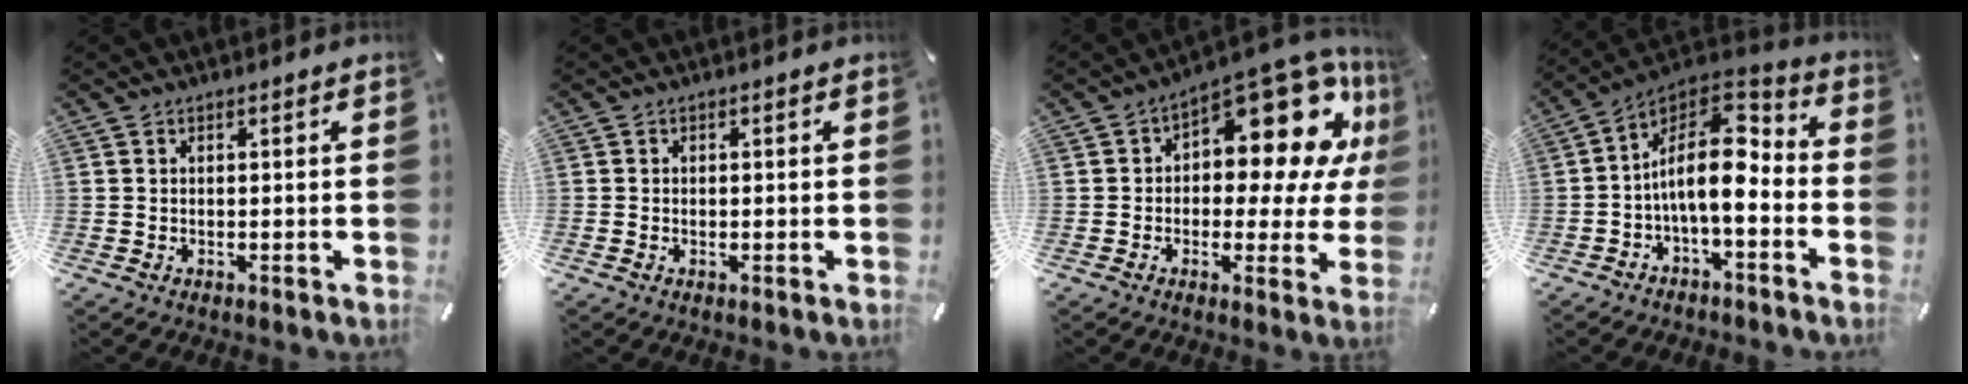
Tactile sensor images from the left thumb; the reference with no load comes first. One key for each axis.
{"total": 0.5, "fx": -0.2, "fy": 0.4, "fz": 0.3, "tx": -0.006, "ty": 0.000, "tz": -0.004}
{"total": 17.2, "fx": 8.1, "fy": 8.8, "fz": 12.4, "tx": -0.158, "ty": -0.073, "tz": 0.132}
{"total": 13.7, "fx": -1.5, "fy": 7.0, "fz": 11.7, "tx": -0.212, "ty": -0.006, "tz": -0.027}